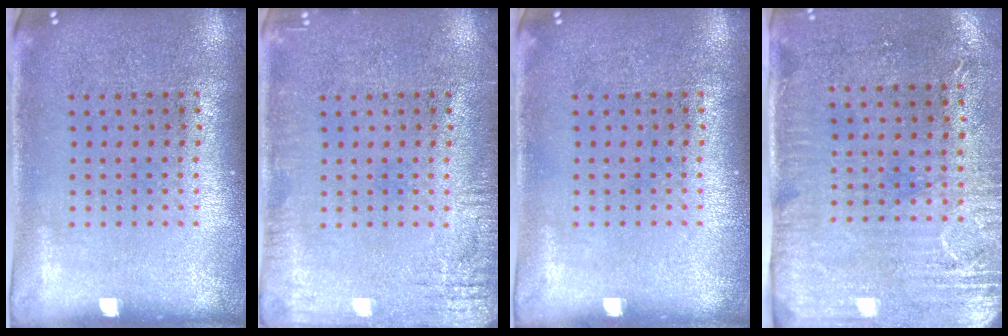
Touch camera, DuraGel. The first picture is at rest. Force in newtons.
{"total": 2.3, "press": 2.3, "slide": 0.3}
{"total": 0.0}
{"total": 2.9, "press": 2.4, "slide": 1.6}